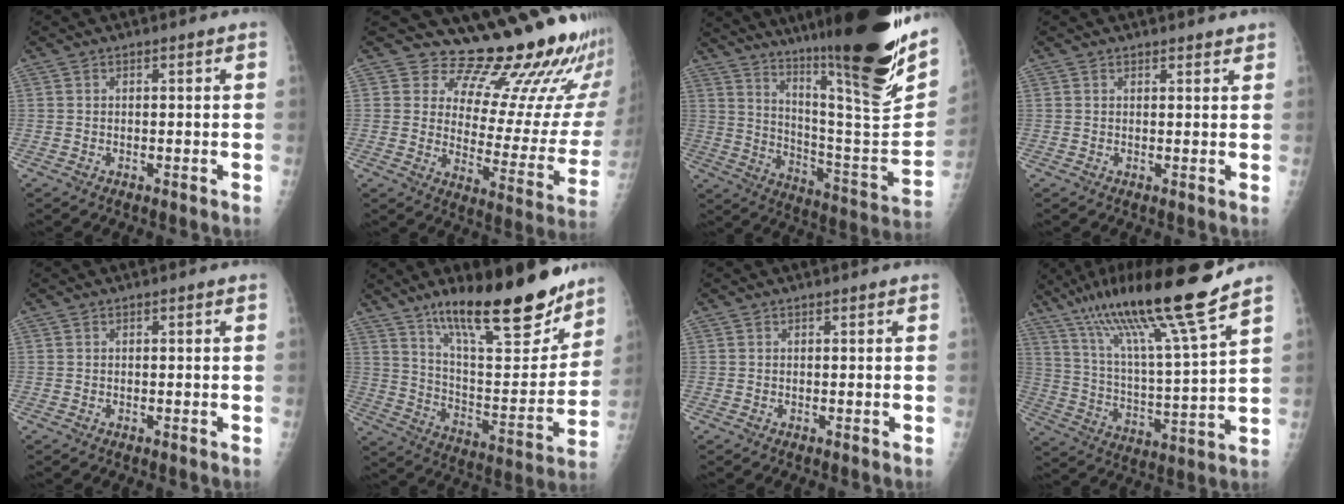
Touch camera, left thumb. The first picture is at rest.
{"total": 22.1, "force": [19.0, 6.4, 9.4], "torque": [-0.081, -0.170, 0.235]}
{"total": 31.9, "force": [21.3, 4.4, 23.4], "torque": [-0.332, -0.103, 0.325]}
{"total": 1.9, "force": [1.7, 0.6, 0.5], "torque": [0.006, -0.006, 0.021]}
{"total": 0.0}
{"total": 24.3, "force": [17.2, 6.8, 15.8], "torque": [-0.204, -0.092, 0.280]}
{"total": 0.0}
{"total": 20.1, "force": [14.8, 0.1, 13.6], "torque": [-0.222, -0.061, 0.261]}